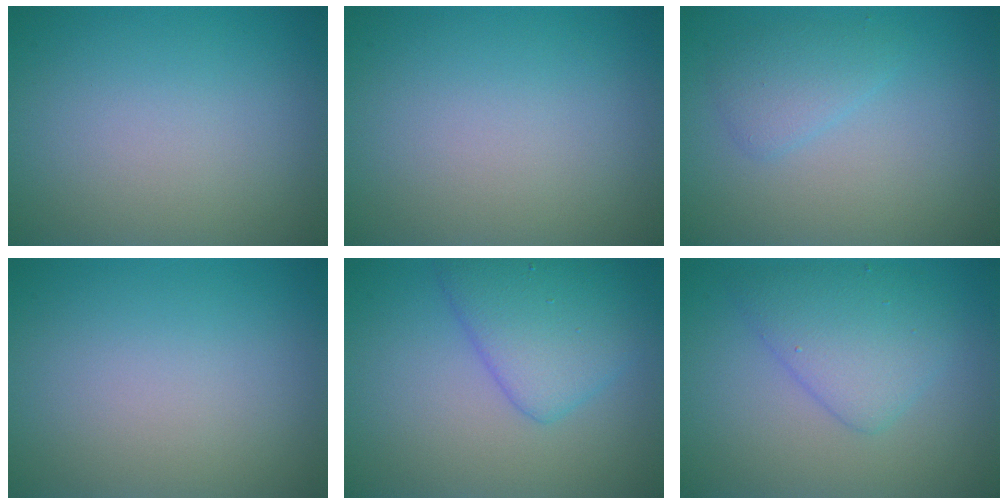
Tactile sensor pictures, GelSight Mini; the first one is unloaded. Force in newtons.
{"total": 0.0}
{"total": 1.9, "press": 1.9, "slide": 0.1}
{"total": 0.0}
{"total": 4.8, "press": 4.8, "slide": 0.1}
{"total": 3.8, "press": 3.8, "slide": 0.2}